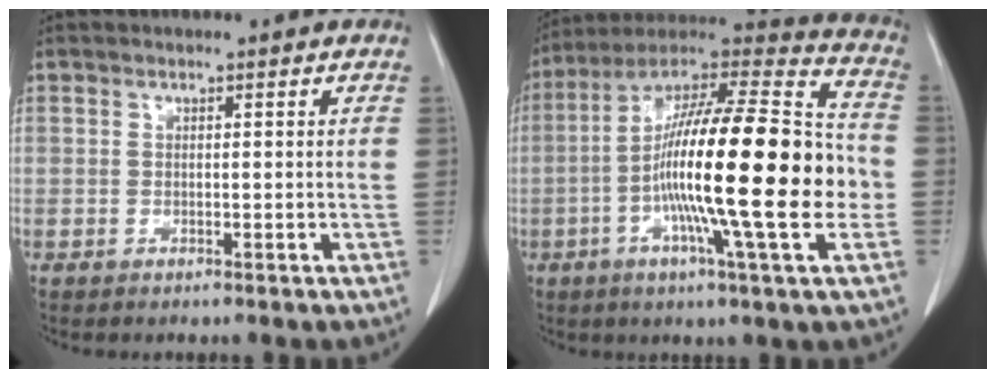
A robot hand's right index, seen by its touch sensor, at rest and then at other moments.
{"total": 26.2, "force": [-3.7, 1.8, 25.9], "torque": [-0.409, -0.004, -0.075]}